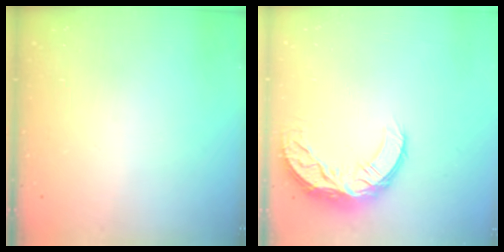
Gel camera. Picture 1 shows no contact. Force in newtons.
{"total": 10.1, "press": 10.1, "slide": 0.7}